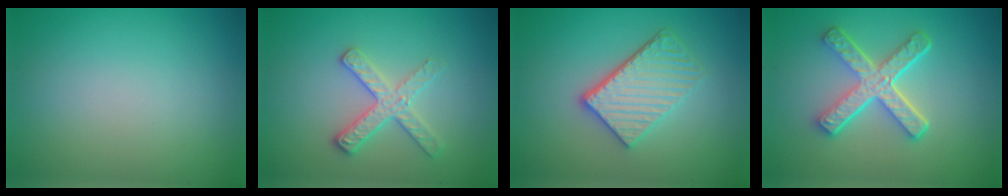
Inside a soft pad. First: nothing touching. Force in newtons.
{"total": 2.8, "press": 2.6, "slide": 1.0}
{"total": 4.4, "press": 3.5, "slide": 2.7}
{"total": 5.1, "press": 3.9, "slide": 3.3}